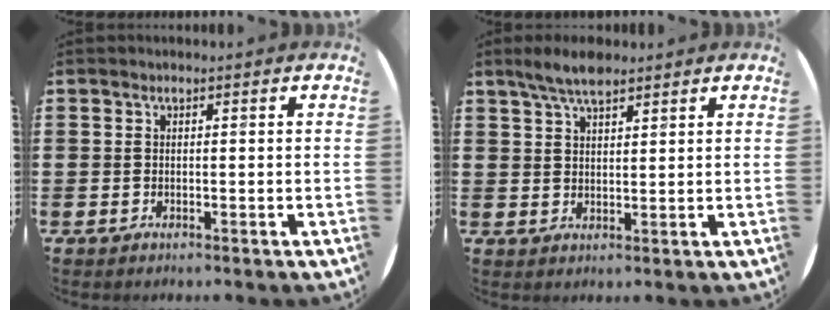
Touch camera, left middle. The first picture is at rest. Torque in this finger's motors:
{"motor_torque": [0.76, -0.67, 0.14, 0.02]}